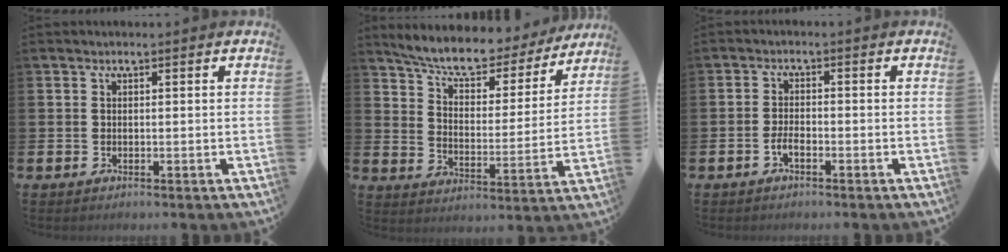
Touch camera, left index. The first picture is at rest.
{"total": 8.2, "force": [7.5, 2.1, 2.4], "torque": [-0.069, -0.057, 0.127]}
{"total": 1.9, "force": [-1.0, 0.7, 1.5], "torque": [-0.033, 0.004, -0.019]}